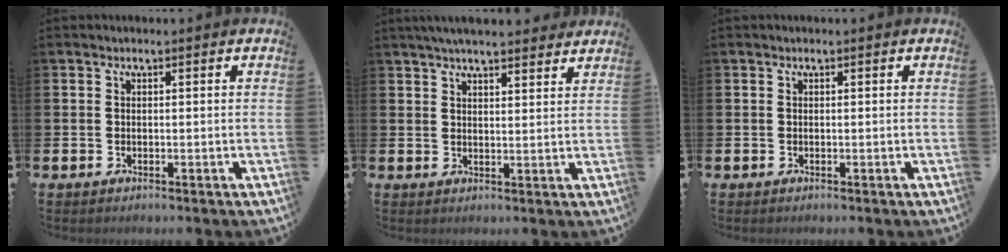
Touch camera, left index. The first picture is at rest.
{"total": 4.6, "force": [4.4, 0.5, 1.4], "torque": [-0.033, -0.013, 0.080]}
{"total": 0.0}